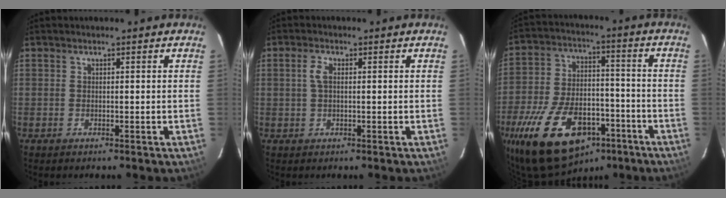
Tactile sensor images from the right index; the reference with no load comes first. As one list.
[{"total": 2.3, "force": [0.3, 1.1, 2.0], "torque": [-0.043, 0.005, 0.004]}, {"total": 24.4, "force": [-13.9, 13.2, 15.0], "torque": [-0.304, -0.007, -0.210]}]